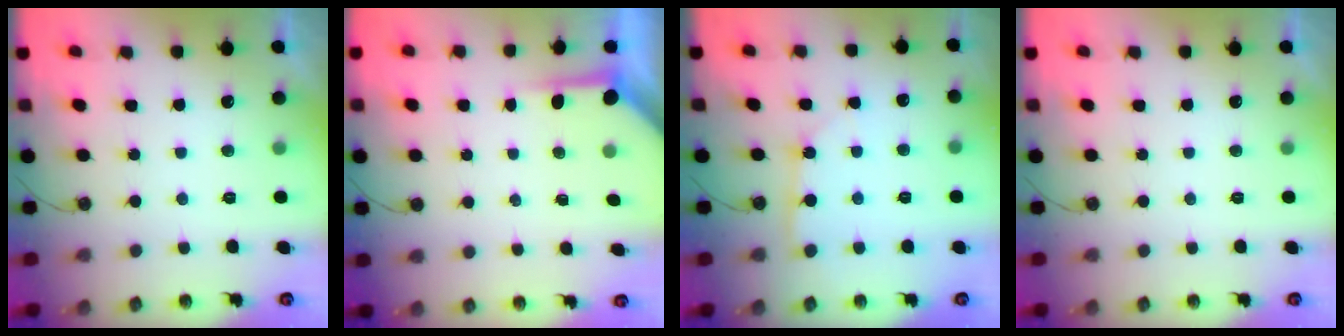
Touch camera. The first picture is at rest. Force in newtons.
{"total": 3.9, "press": 3.9, "slide": 0.2}
{"total": 3.2, "press": 3.2, "slide": 0.2}
{"total": 0.0}